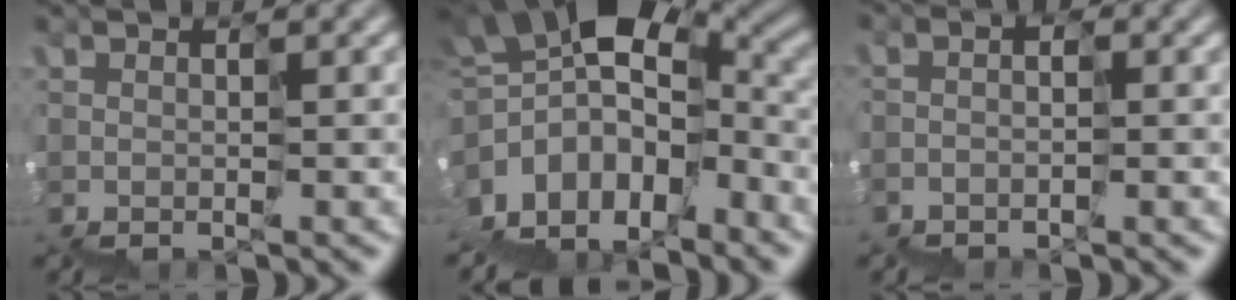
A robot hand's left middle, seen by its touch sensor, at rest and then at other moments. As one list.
[{"total": 10.8, "force": [-3.5, 7.0, 7.4], "torque": [-0.160, 0.021, -0.053]}, {"total": 1.5, "force": [-1.2, 0.0, -0.8], "torque": [-0.004, 0.003, -0.024]}]